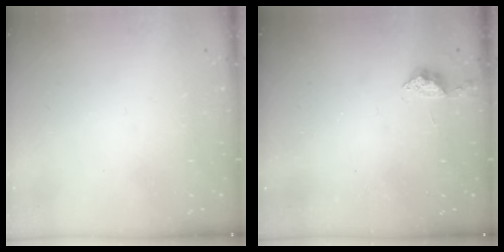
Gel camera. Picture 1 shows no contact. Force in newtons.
{"total": 6.1, "press": 6.0, "slide": 0.8}